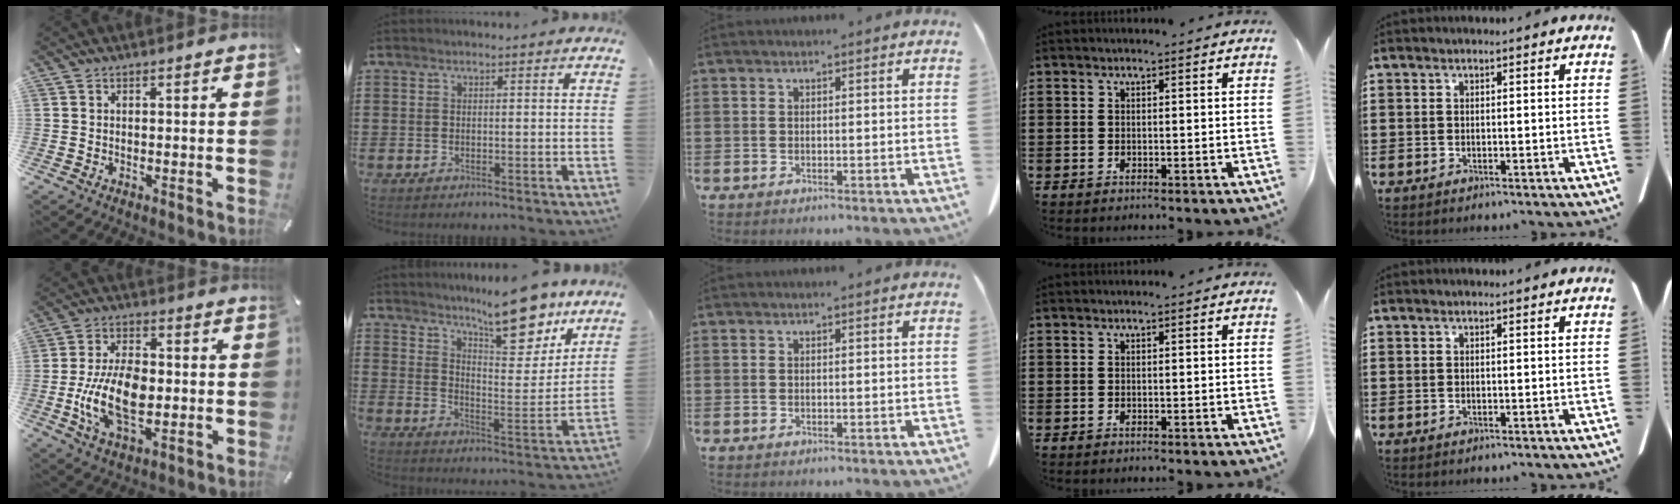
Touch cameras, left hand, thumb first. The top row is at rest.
{"thumb": {"total": 13.7, "force": [-2.2, 8.2, 10.8], "torque": [-0.228, -0.001, -0.038]}, "index": {"total": 14.2, "force": [11.1, 4.1, 7.8], "torque": [-0.110, -0.067, 0.188]}}